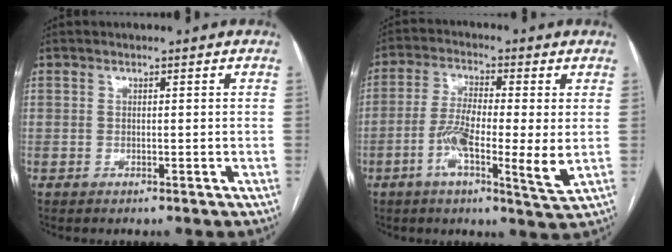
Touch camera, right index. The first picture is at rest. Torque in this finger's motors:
{"motor_torque": [0.59, 0.08, 0.58, 0.16]}